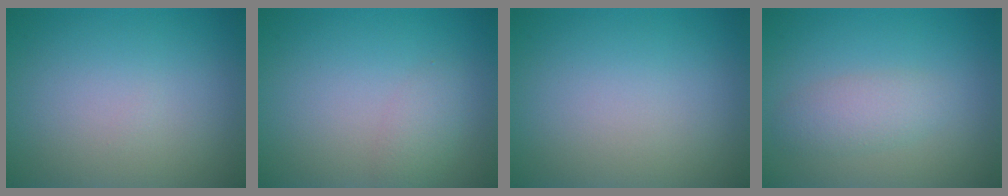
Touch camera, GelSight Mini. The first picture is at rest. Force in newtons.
{"total": 1.5, "press": 1.5, "slide": 0.0}
{"total": 0.0}
{"total": 2.2, "press": 2.2, "slide": 0.1}